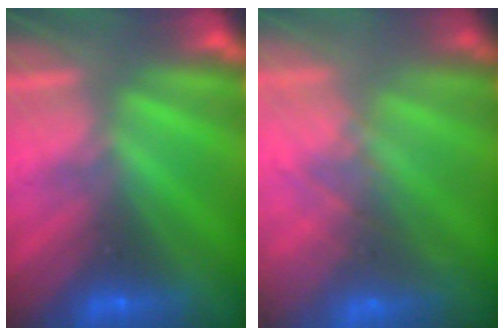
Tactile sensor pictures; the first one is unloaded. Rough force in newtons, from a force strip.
{"total": 5.7}